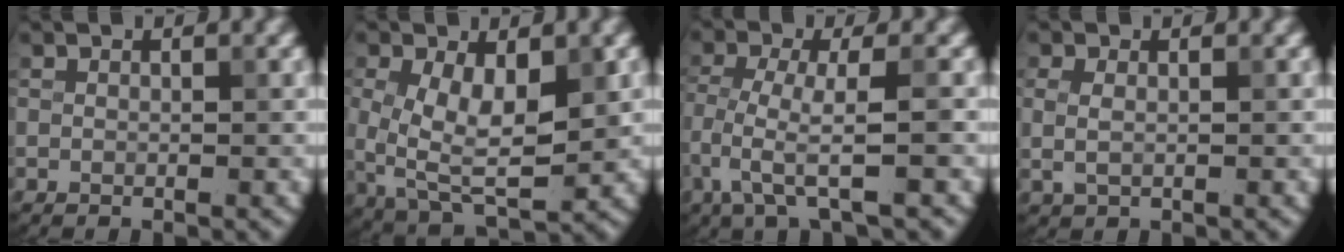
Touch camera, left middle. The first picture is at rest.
{"total": 7.1, "force": [0.5, 3.6, 6.1], "torque": [-0.119, -0.007, 0.011]}
{"total": 4.4, "force": [-2.0, 0.7, 3.8], "torque": [-0.076, -0.005, -0.045]}
{"total": 1.6, "force": [0.1, 1.0, 1.3], "torque": [-0.028, -0.001, 0.002]}